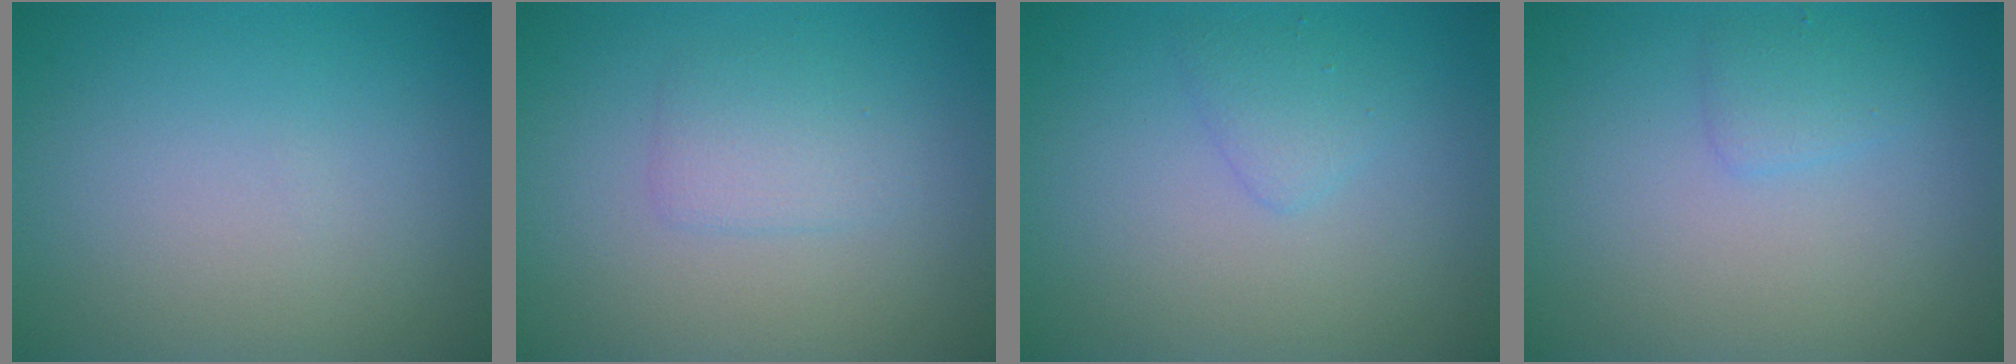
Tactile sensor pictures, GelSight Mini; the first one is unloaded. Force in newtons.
{"total": 1.9, "press": 1.9, "slide": 0.1}
{"total": 1.5, "press": 1.5, "slide": 0.0}
{"total": 1.3, "press": 1.3, "slide": 0.0}